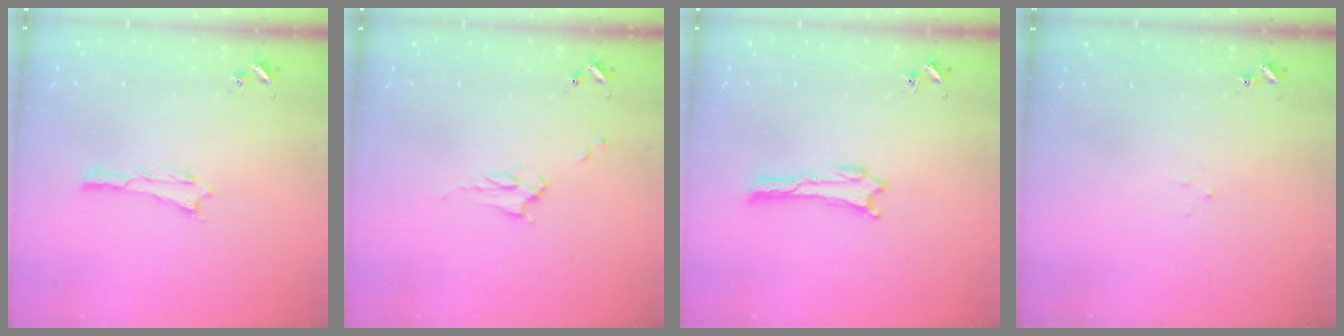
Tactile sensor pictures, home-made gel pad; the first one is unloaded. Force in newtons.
{"total": 2.9, "press": 2.9, "slide": 0.4}
{"total": 0.0}
{"total": 1.8, "press": 1.8, "slide": 0.1}